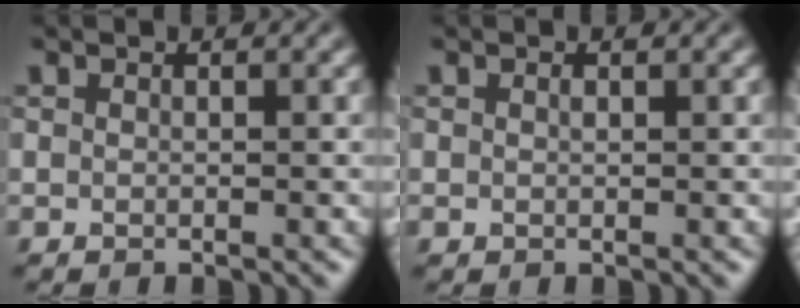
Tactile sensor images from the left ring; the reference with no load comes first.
{"total": 0.5, "force": [0.1, 0.3, 0.4], "torque": [-0.008, 0.000, 0.001]}